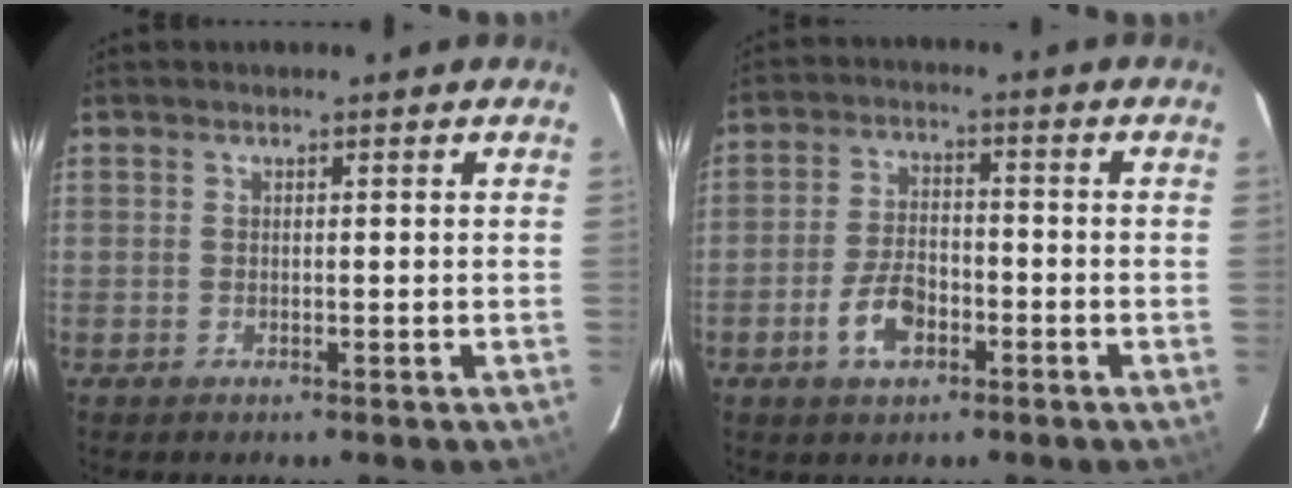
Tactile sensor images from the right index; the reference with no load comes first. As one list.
[{"total": 7.4, "force": [-3.4, 4.1, 5.1], "torque": [-0.107, 0.008, -0.056]}]